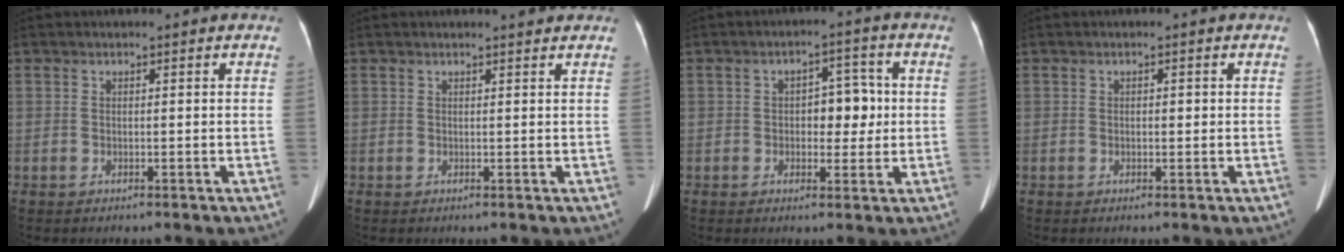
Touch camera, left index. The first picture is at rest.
{"total": 1.6, "force": [1.5, 0.0, 0.4], "torque": [-0.010, 0.000, 0.020]}
{"total": 5.4, "force": [0.1, 3.1, 4.5], "torque": [-0.057, 0.017, 0.005]}
{"total": 0.9, "force": [0.0, 0.5, 0.8], "torque": [-0.013, 0.001, 0.000]}